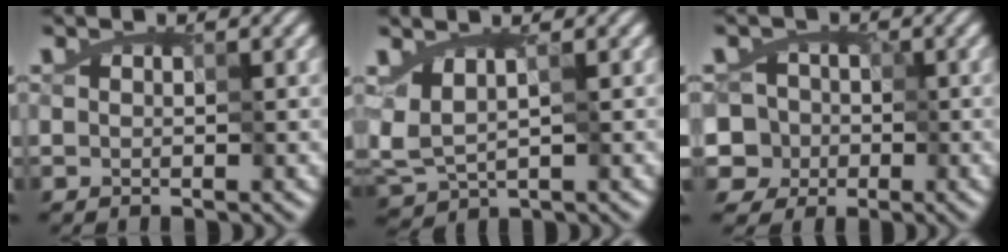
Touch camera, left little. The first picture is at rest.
{"total": 2.4, "force": [0.0, 1.2, 2.0], "torque": [-0.052, -0.001, 0.005]}
{"total": 6.9, "force": [-2.0, 6.0, 2.7], "torque": [-0.035, 0.018, -0.077]}